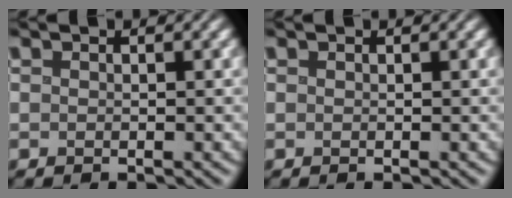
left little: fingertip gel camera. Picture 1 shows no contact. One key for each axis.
{"total": 0.0}